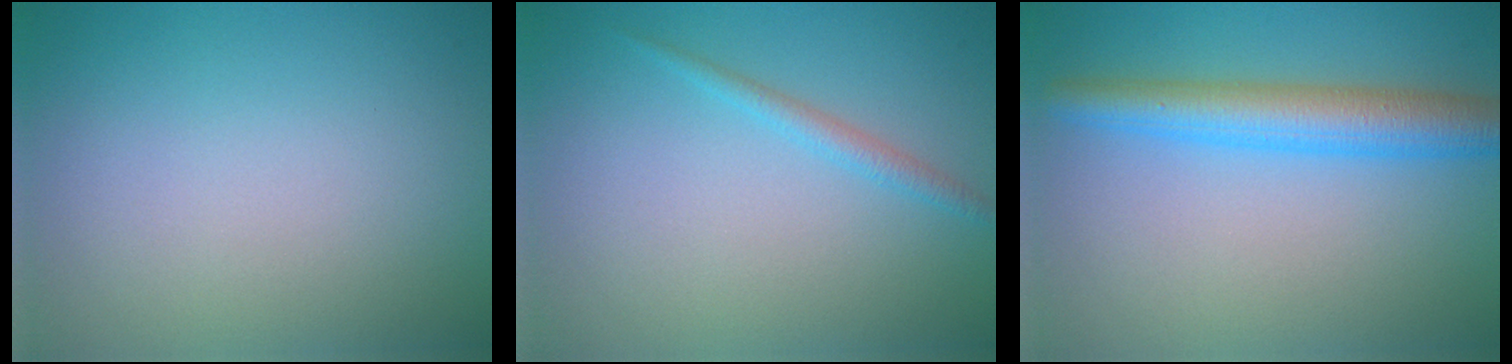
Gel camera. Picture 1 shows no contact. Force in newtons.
{"total": 1.3, "press": 1.3, "slide": 0.1}
{"total": 5.1, "press": 5.1, "slide": 0.1}